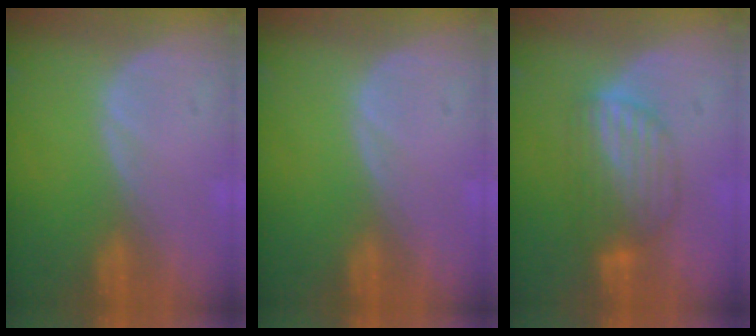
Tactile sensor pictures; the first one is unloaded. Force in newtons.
{"total": 0.0}
{"total": 6.4, "press": 6.3, "slide": 0.7}